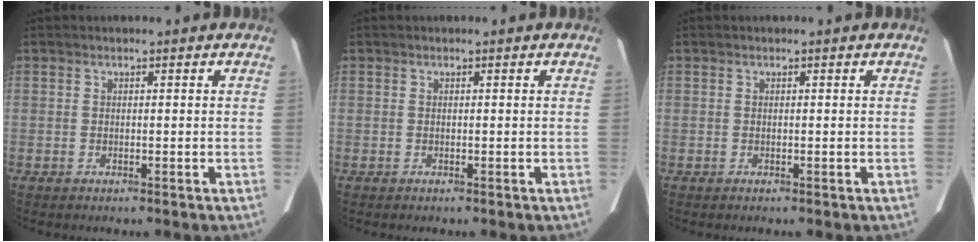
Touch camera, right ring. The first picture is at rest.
{"total": 0.0}
{"total": 0.0}